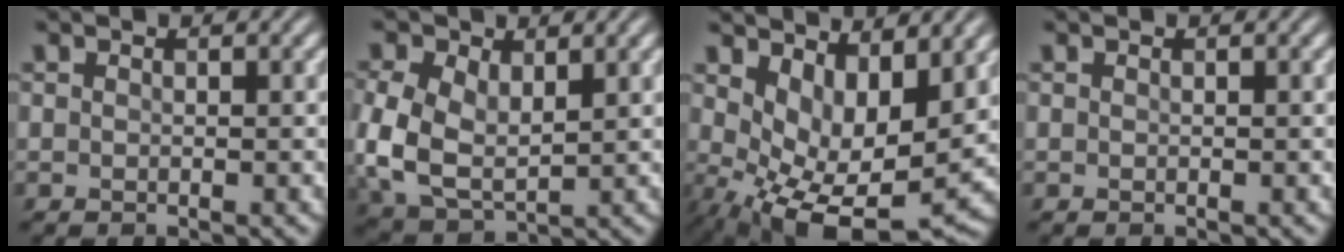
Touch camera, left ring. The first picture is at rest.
{"total": 7.4, "force": [0.5, 5.0, 5.5], "torque": [-0.149, -0.006, 0.016]}
{"total": 8.7, "force": [1.2, 4.7, 7.2], "torque": [-0.126, -0.031, 0.034]}
{"total": 0.0}